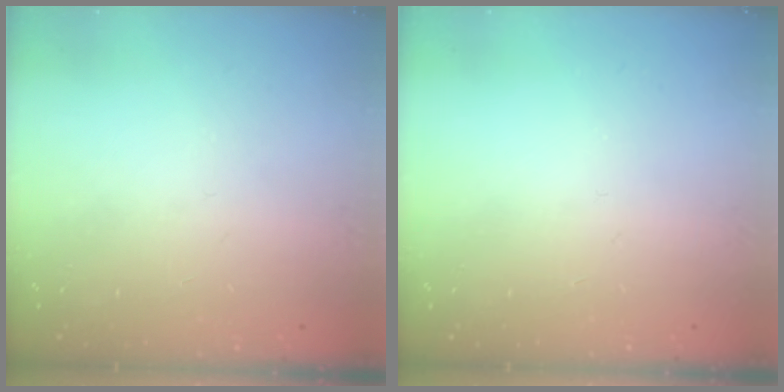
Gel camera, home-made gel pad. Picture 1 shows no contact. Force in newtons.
{"total": 0.0}